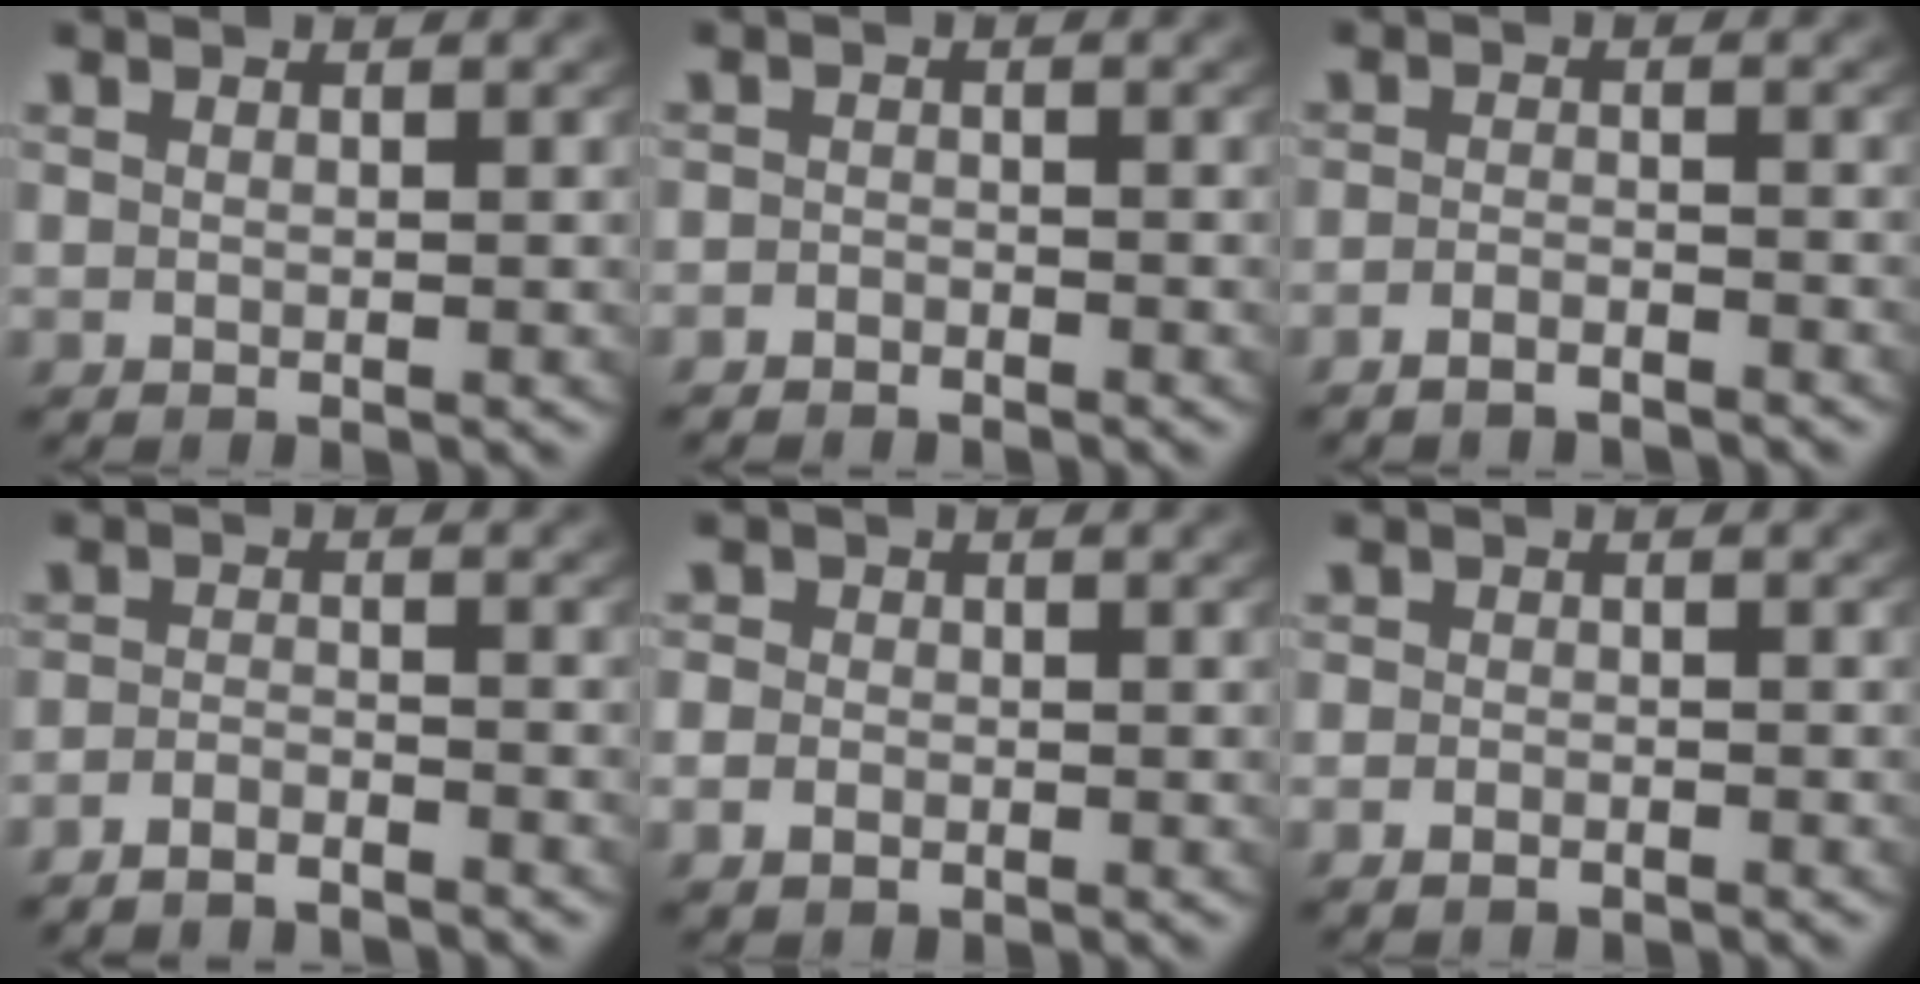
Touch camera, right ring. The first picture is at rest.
{"total": 1.8, "force": [-1.7, 0.5, -0.3], "torque": [0.000, -0.017, -0.024]}
{"total": 2.6, "force": [-2.6, 0.5, 0.5], "torque": [-0.012, -0.009, -0.042]}
{"total": 3.2, "force": [-3.1, 0.7, 0.4], "torque": [-0.014, -0.014, -0.049]}
{"total": 2.6, "force": [-0.9, 2.4, 0.6], "torque": [-0.021, -0.010, -0.015]}
{"total": 1.5, "force": [-1.2, 0.9, 0.2], "torque": [-0.006, -0.011, -0.016]}